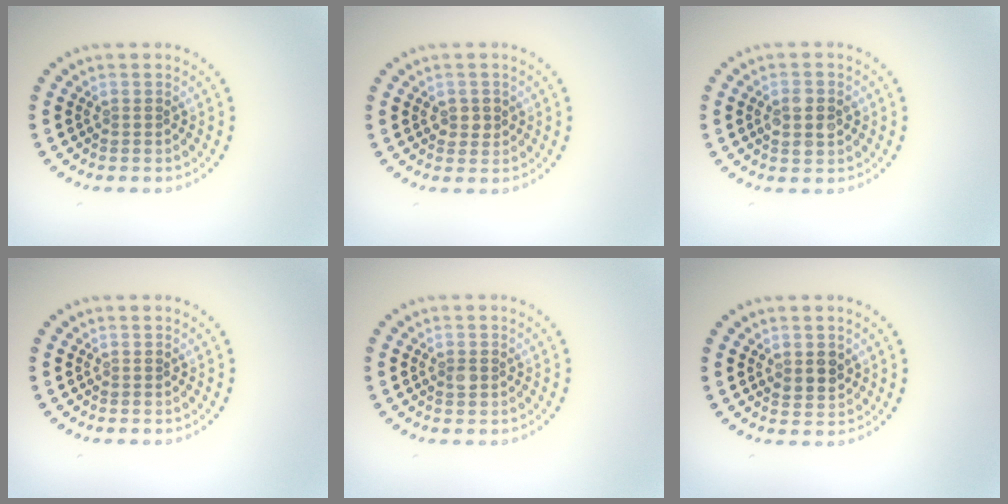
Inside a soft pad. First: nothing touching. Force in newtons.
{"total": 1.5, "press": 1.5, "slide": 0.3}
{"total": 2.8, "press": 2.8, "slide": 0.2}
{"total": 0.0}
{"total": 1.0, "press": 1.0, "slide": 0.1}
{"total": 1.9, "press": 1.8, "slide": 0.6}